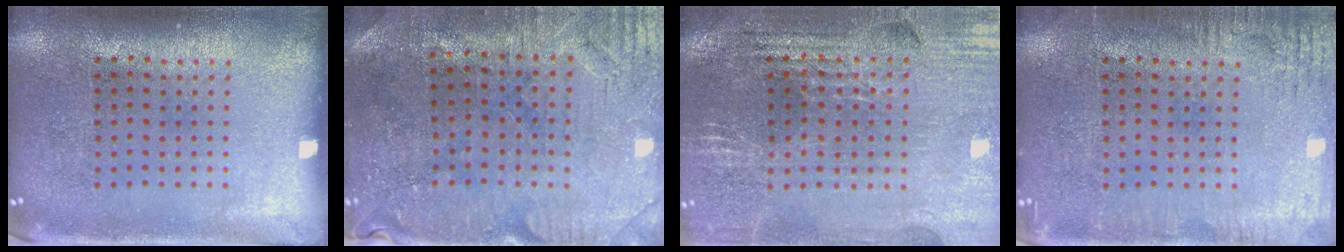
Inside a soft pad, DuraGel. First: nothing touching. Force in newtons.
{"total": 0.8, "press": 0.6, "slide": 0.5}
{"total": 2.8, "press": 2.8, "slide": 0.5}
{"total": 2.7, "press": 2.7, "slide": 0.2}